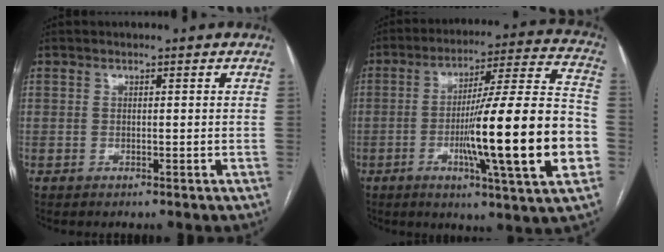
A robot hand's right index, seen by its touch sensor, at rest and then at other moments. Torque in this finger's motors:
{"motor_torque": [2.14, 0.00, 1.05, 0.21]}